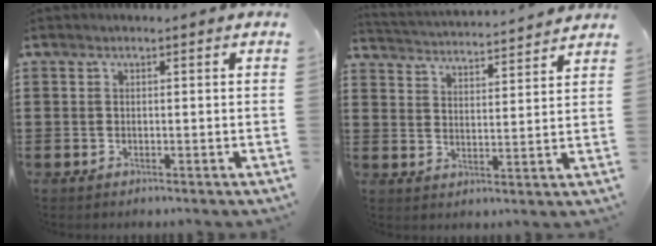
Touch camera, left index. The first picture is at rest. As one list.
[{"total": 3.0, "force": [3.0, -0.5, -0.1], "torque": [-0.017, -0.030, 0.045]}]